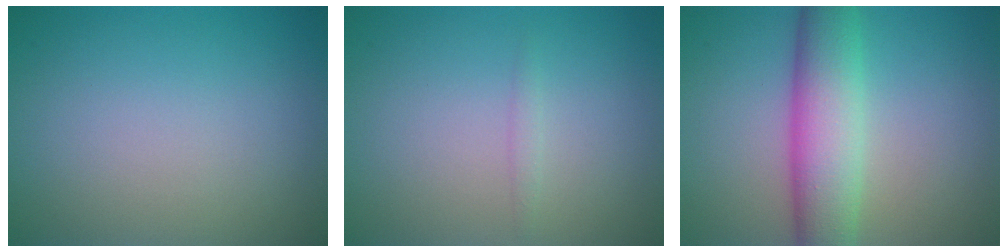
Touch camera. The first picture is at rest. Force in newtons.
{"total": 0.7, "press": 0.7, "slide": 0.0}
{"total": 7.0, "press": 7.0, "slide": 0.1}